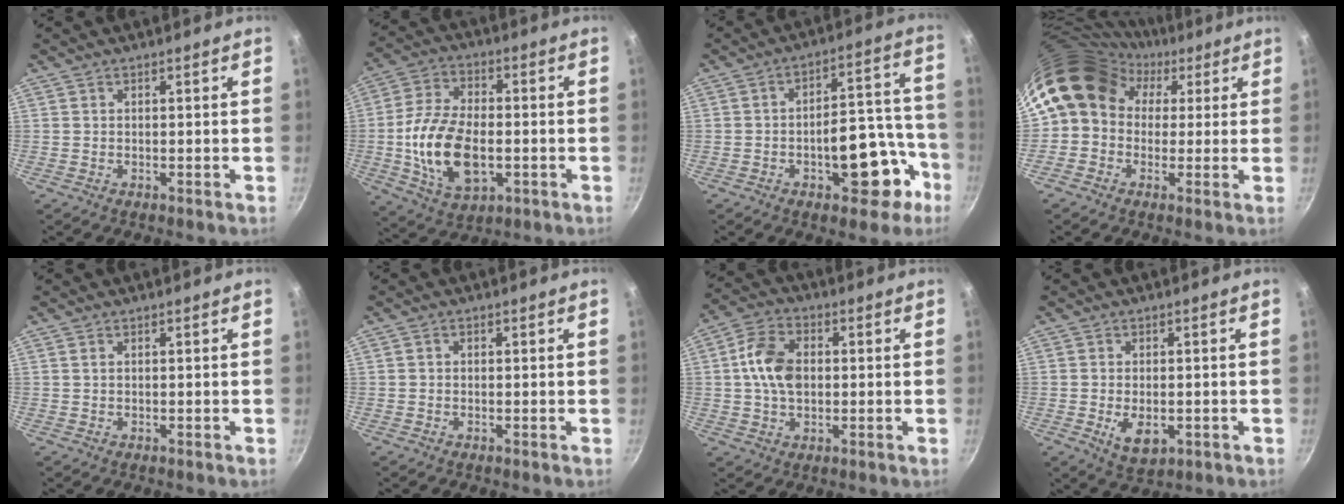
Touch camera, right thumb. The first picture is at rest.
{"total": 16.0, "force": [-2.4, 9.3, 12.8], "torque": [-0.236, 0.016, -0.039]}
{"total": 15.1, "force": [-6.2, 7.8, 11.3], "torque": [-0.097, 0.067, -0.076]}
{"total": 15.2, "force": [2.8, 12.8, 7.6], "torque": [-0.112, 0.042, 0.028]}
{"total": 0.5, "force": [0.2, 0.3, 0.3], "torque": [-0.006, 0.001, 0.004]}
{"total": 0.8, "force": [0.0, 0.7, 0.4], "torque": [-0.006, 0.005, 0.000]}
{"total": 9.8, "force": [0.7, 6.8, 7.1], "torque": [-0.117, 0.017, 0.004]}
{"total": 5.9, "force": [-1.3, 3.5, 4.5], "torque": [-0.068, -0.007, -0.010]}